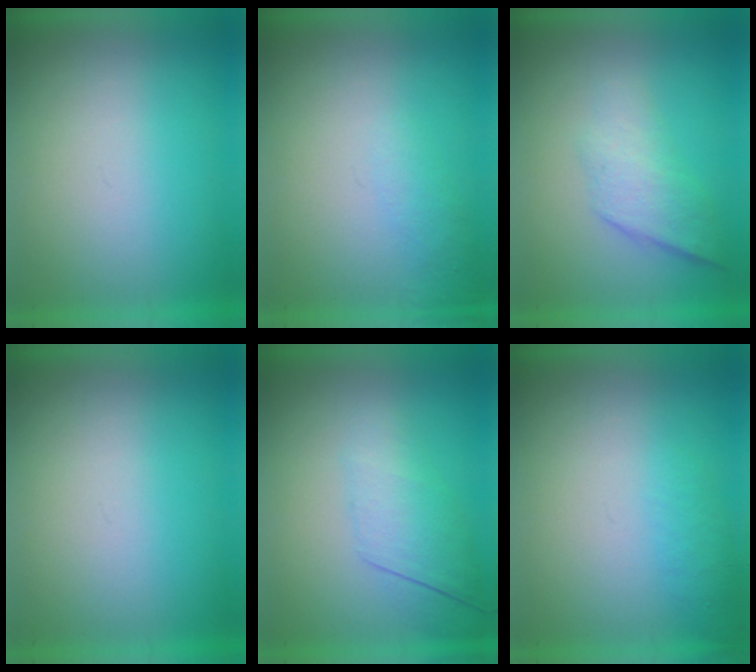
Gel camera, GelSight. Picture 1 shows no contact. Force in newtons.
{"total": 1.2}
{"total": 2.3}
{"total": 0.0}
{"total": 2.3}
{"total": 1.4}